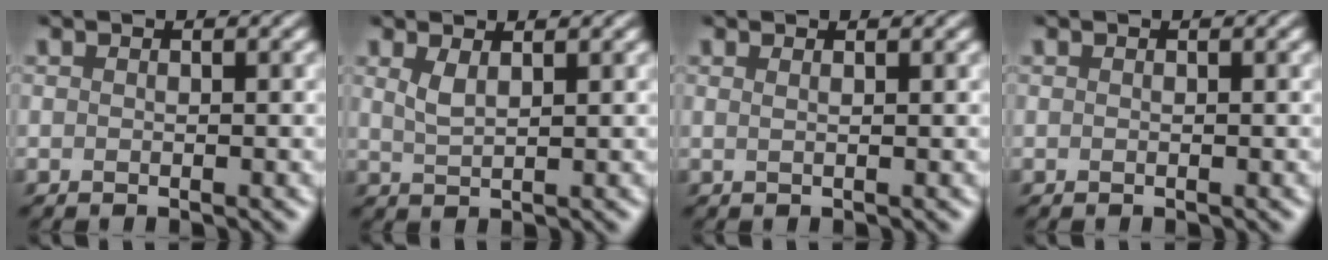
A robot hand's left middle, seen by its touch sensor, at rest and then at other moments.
{"total": 0.8, "force": [0.8, -0.1, 0.3], "torque": [-0.015, 0.005, 0.027]}
{"total": 1.0, "force": [0.5, 0.5, 0.7], "torque": [-0.006, 0.008, -0.006]}
{"total": 0.0}